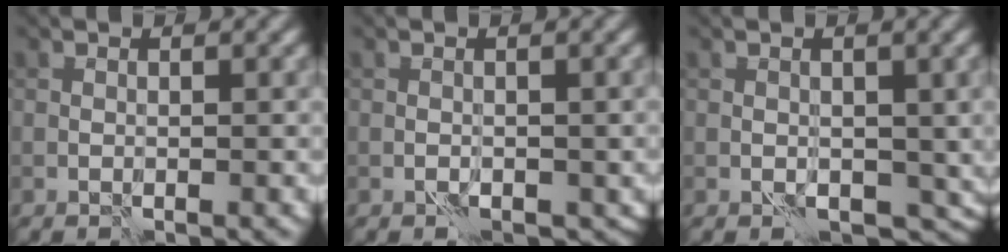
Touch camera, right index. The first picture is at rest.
{"total": 2.2, "force": [-0.9, 1.4, 1.3], "torque": [-0.014, -0.005, -0.009]}
{"total": 4.1, "force": [-1.1, 2.9, 2.7], "torque": [-0.025, -0.012, -0.008]}